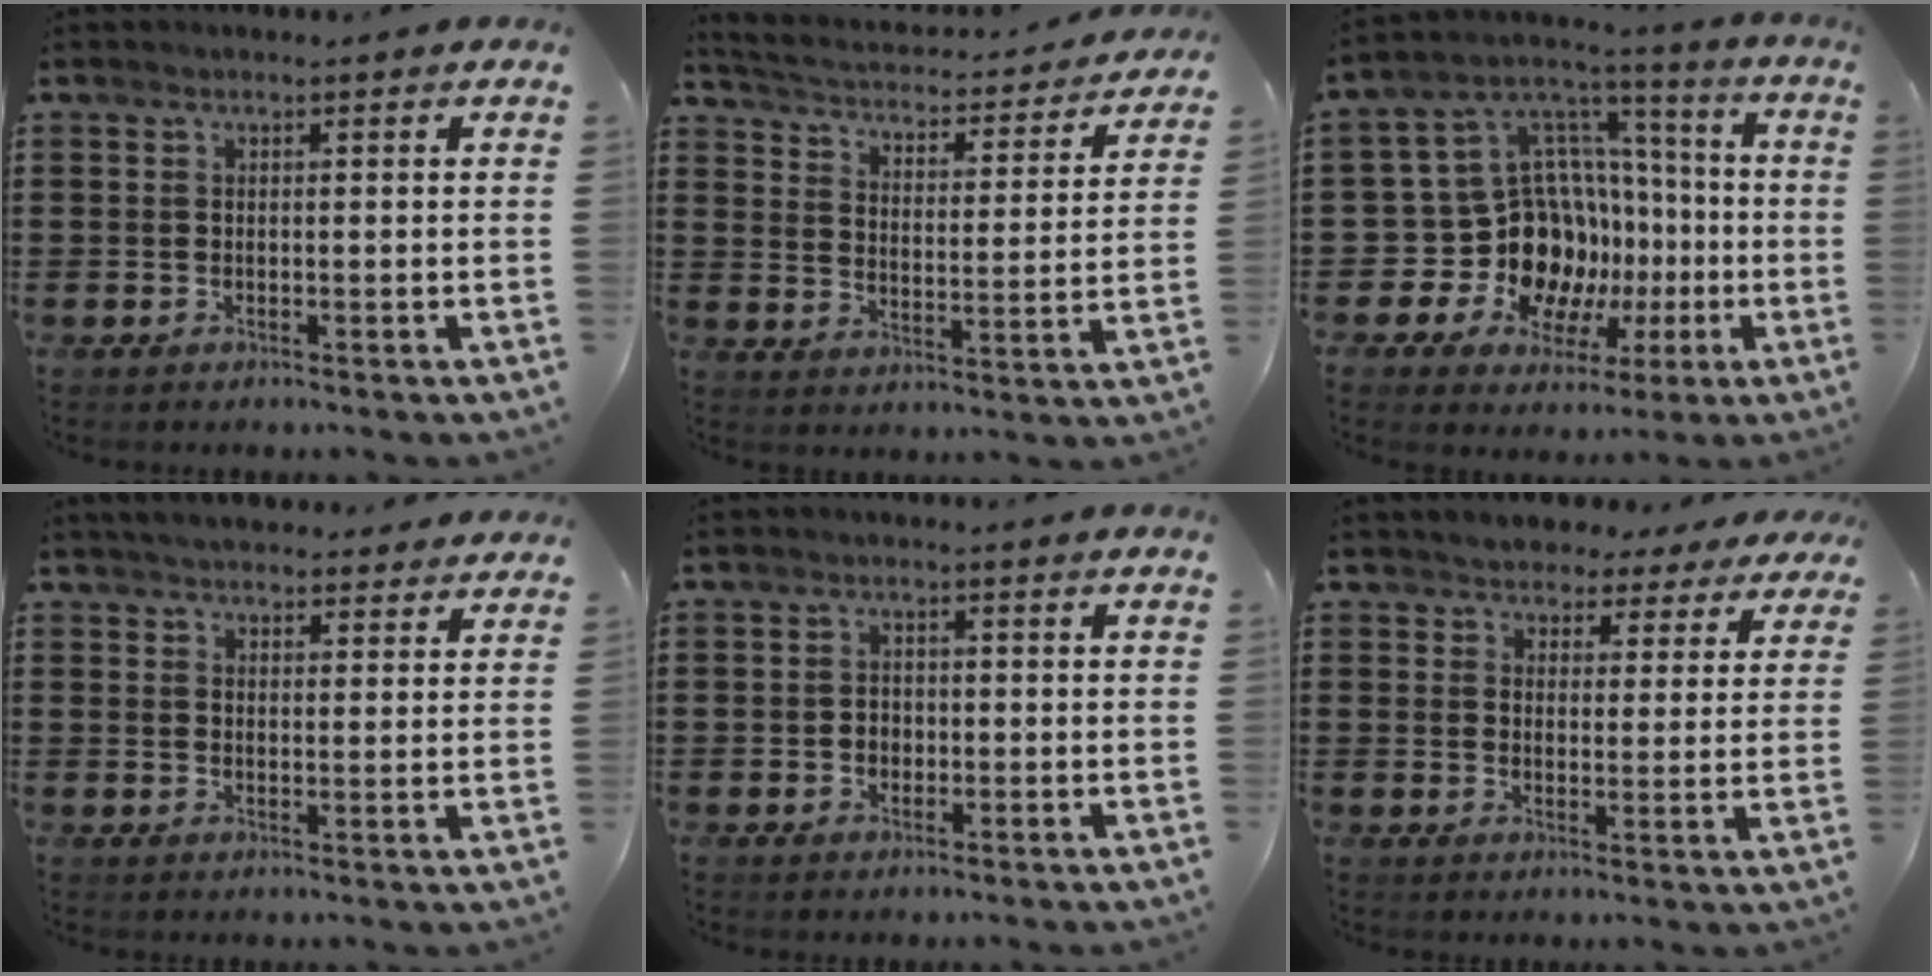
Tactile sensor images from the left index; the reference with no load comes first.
{"total": 2.7, "force": [2.7, 0.1, 0.3], "torque": [-0.026, -0.028, 0.035]}
{"total": 14.0, "force": [-2.5, 12.9, 4.7], "torque": [-0.128, -0.029, -0.011]}
{"total": 4.0, "force": [3.9, 0.5, 0.6], "torque": [-0.022, -0.010, 0.073]}
{"total": 1.7, "force": [-0.3, 1.5, 0.8], "torque": [-0.019, 0.005, -0.008]}
{"total": 3.9, "force": [3.6, 1.3, -0.1], "torque": [-0.018, -0.012, 0.064]}